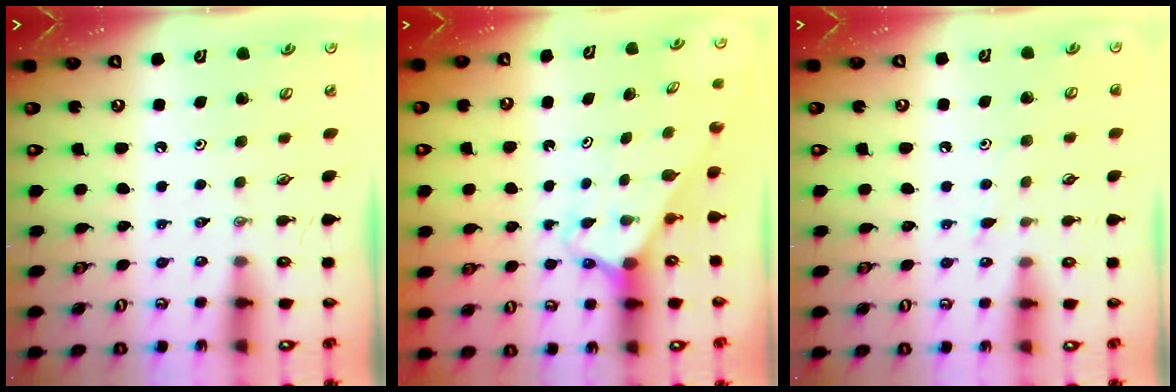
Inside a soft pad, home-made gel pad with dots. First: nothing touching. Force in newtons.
{"total": 2.6, "press": 2.6, "slide": 0.2}
{"total": 4.7, "press": 4.6, "slide": 0.6}